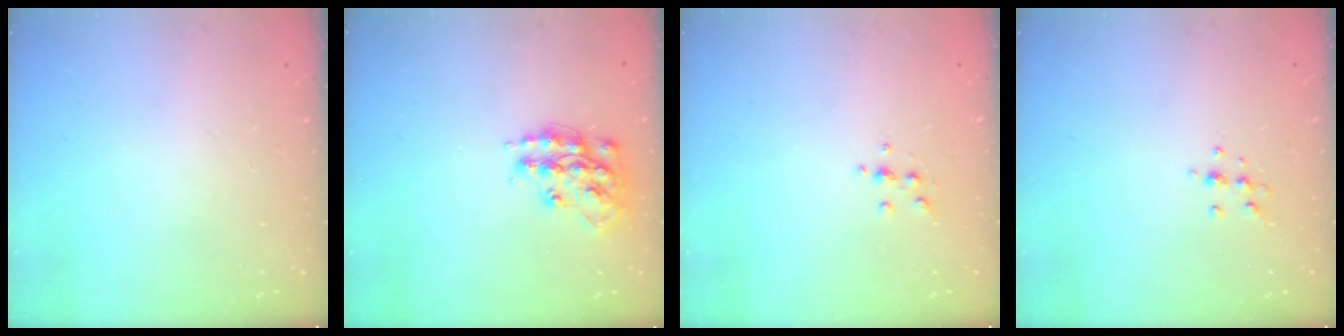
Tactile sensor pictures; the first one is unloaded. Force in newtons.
{"total": 15.3, "press": 15.3, "slide": 1.0}
{"total": 3.8, "press": 3.6, "slide": 1.2}
{"total": 6.2, "press": 6.1, "slide": 0.8}